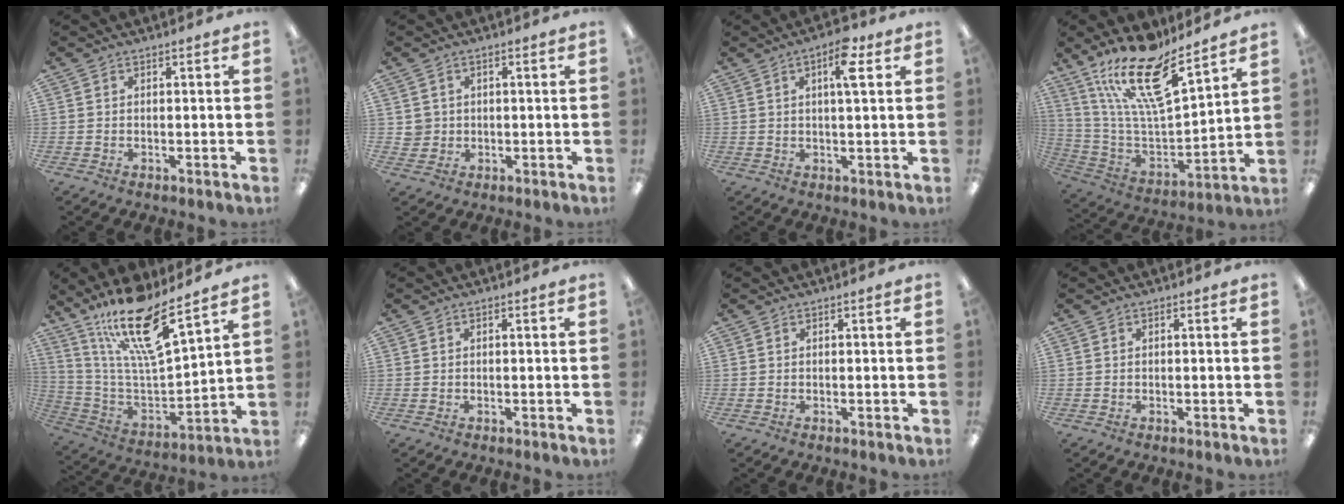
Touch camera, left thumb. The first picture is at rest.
{"total": 2.8, "force": [0.3, 2.8, -0.2], "torque": [-0.004, 0.003, 0.005]}
{"total": 7.1, "force": [3.3, 2.2, 5.9], "torque": [-0.084, -0.007, 0.046]}
{"total": 20.5, "force": [14.4, 6.3, 13.3], "torque": [-0.248, -0.099, 0.249]}
{"total": 19.4, "force": [14.2, 4.9, 12.3], "torque": [-0.228, -0.093, 0.244]}
{"total": 0.0}
{"total": 0.0}
{"total": 0.0}